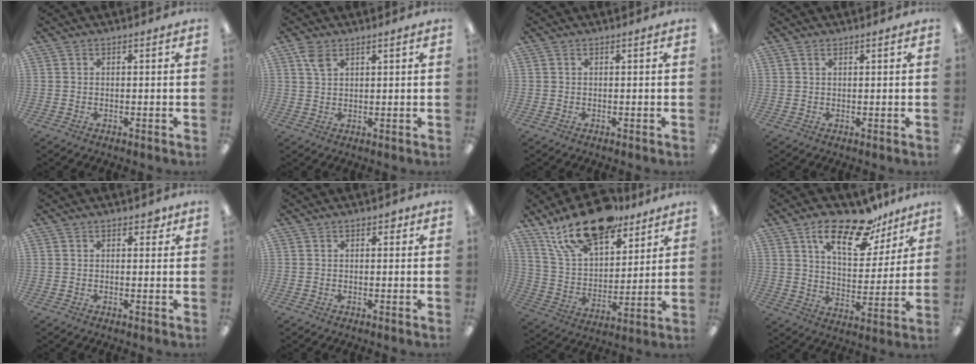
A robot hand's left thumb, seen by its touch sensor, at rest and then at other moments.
{"total": 3.5, "force": [2.4, 1.5, 2.1], "torque": [-0.039, -0.004, 0.042]}
{"total": 0.0}
{"total": 1.1, "force": [0.6, 0.5, 0.7], "torque": [-0.016, 0.001, 0.011]}
{"total": 2.0, "force": [1.3, 1.1, 1.1], "torque": [-0.008, -0.003, 0.019]}
{"total": 1.3, "force": [0.7, 0.7, 0.7], "torque": [-0.008, 0.000, 0.011]}
{"total": 19.5, "force": [14.2, 8.6, 10.2], "torque": [-0.180, -0.071, 0.251]}
{"total": 17.9, "force": [12.0, 7.7, 10.8], "torque": [-0.171, -0.058, 0.202]}